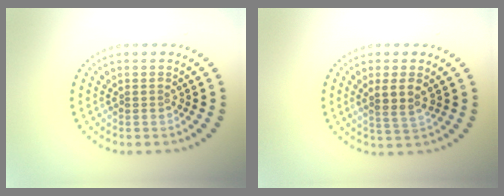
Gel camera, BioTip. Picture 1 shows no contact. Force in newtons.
{"total": 2.3, "press": 2.1, "slide": 1.1}